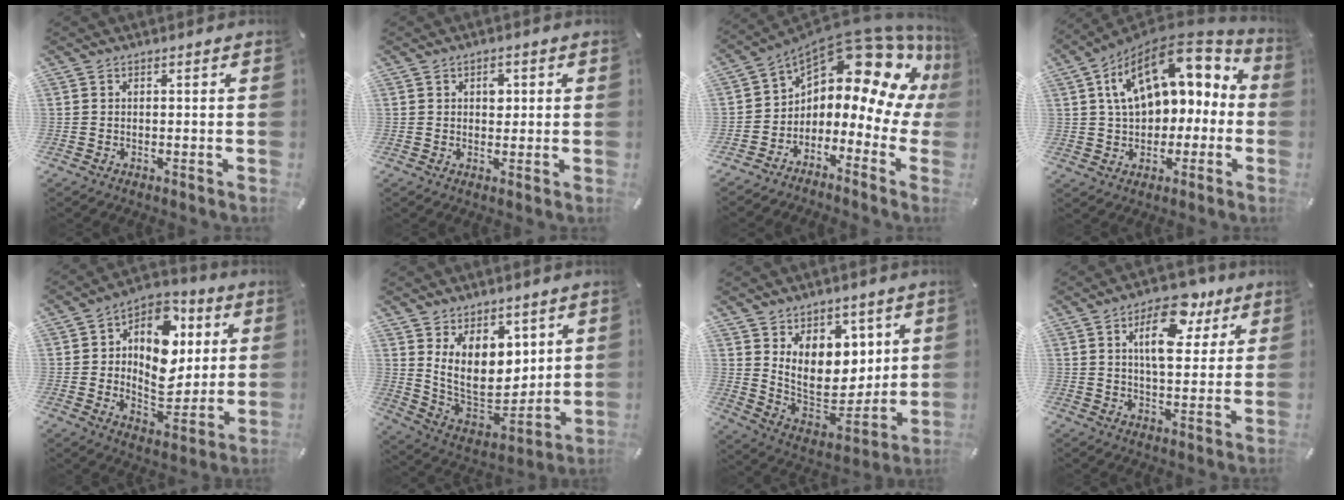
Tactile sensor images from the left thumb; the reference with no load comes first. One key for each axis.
{"total": 3.1, "fx": 0.7, "fy": 2.3, "fz": 1.9, "tx": -0.001, "ty": -0.007, "tz": 0.000}
{"total": 15.3, "fx": 8.7, "fy": 7.1, "fz": 10.4, "tx": -0.158, "ty": -0.078, "tz": 0.139}
{"total": 17.3, "fx": 6.7, "fy": 11.0, "fz": 11.6, "tx": -0.200, "ty": -0.029, "tz": 0.117}
{"total": 13.9, "fx": 2.2, "fy": 10.8, "fz": 8.5, "tx": -0.124, "ty": -0.017, "tz": 0.042}
{"total": 14.1, "fx": 5.2, "fy": 10.4, "fz": 8.0, "tx": -0.149, "ty": -0.055, "tz": 0.105}
{"total": 13.3, "fx": 4.9, "fy": 10.3, "fz": 6.7, "tx": -0.107, "ty": -0.060, "tz": 0.100}
{"total": 14.8, "fx": 6.7, "fy": 7.9, "fz": 10.4, "tx": -0.146, "ty": -0.017, "tz": 0.111}